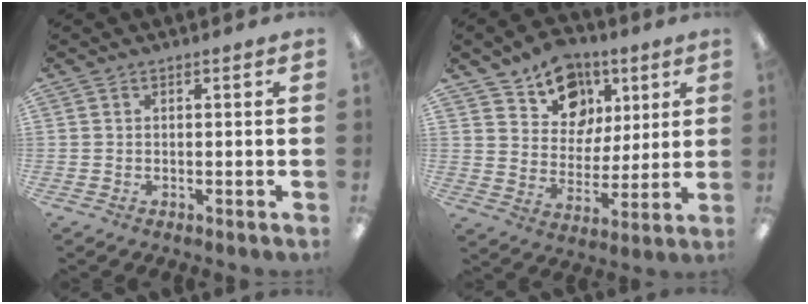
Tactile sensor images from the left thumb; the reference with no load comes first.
{"total": 13.4, "force": [7.8, 10.1, 4.3], "torque": [-0.065, -0.044, 0.147]}